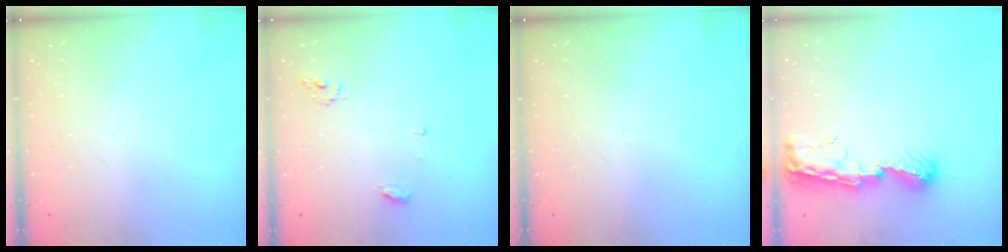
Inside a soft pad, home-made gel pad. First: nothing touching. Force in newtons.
{"total": 5.1, "press": 5.1, "slide": 0.4}
{"total": 0.0}
{"total": 9.3, "press": 9.3, "slide": 1.0}